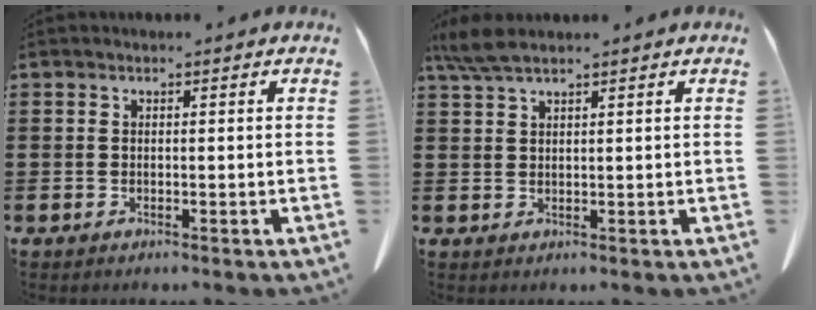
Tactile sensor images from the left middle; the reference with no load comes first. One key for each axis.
{"total": 3.8, "fx": 2.7, "fy": 0.6, "fz": 2.6, "tx": -0.065, "ty": -0.002, "tz": 0.049}